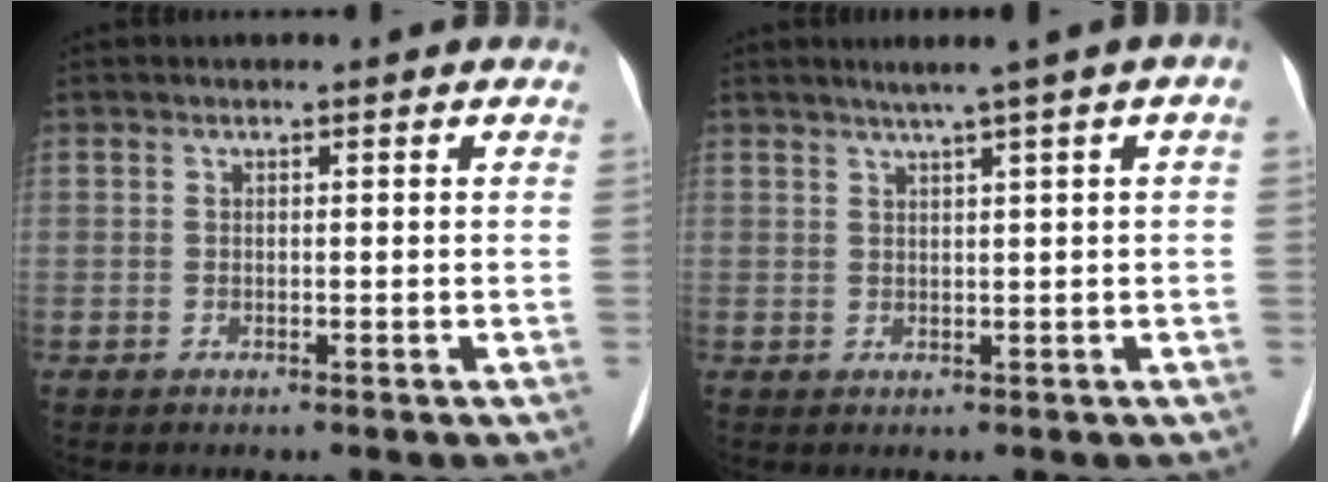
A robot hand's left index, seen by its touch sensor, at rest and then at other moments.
{"total": 4.3, "force": [2.0, -0.4, 3.8], "torque": [-0.057, 0.013, 0.029]}